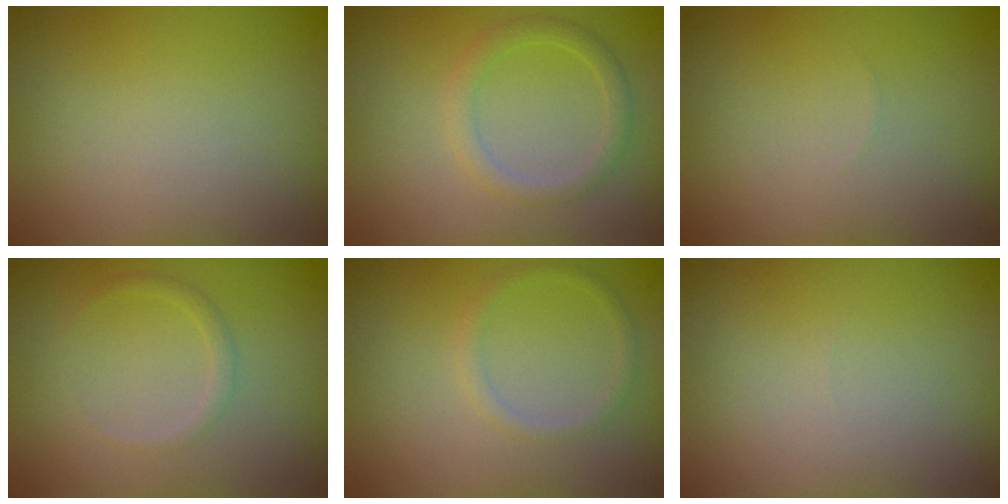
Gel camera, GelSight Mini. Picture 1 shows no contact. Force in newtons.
{"total": 2.0, "press": 2.0, "slide": 0.1}
{"total": 0.0}
{"total": 1.0, "press": 1.0, "slide": 0.1}
{"total": 1.2, "press": 1.2, "slide": 0.0}
{"total": 0.0}